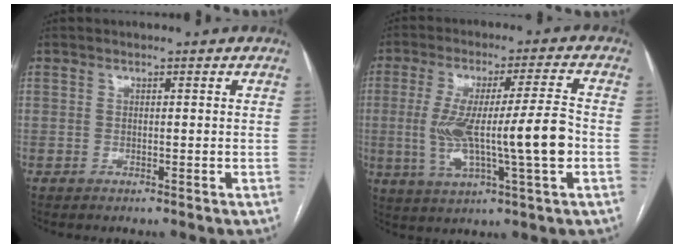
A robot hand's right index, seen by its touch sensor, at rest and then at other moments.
{"total": 13.7, "force": [-1.6, 0.8, 13.6], "torque": [-0.255, 0.010, -0.023]}